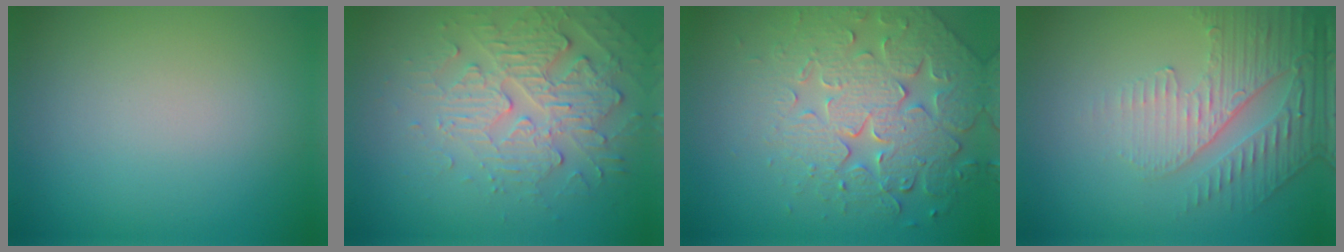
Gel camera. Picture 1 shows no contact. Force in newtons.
{"total": 3.9, "press": 3.5, "slide": 1.8}
{"total": 5.8, "press": 5.2, "slide": 2.7}
{"total": 4.9, "press": 3.2, "slide": 3.7}